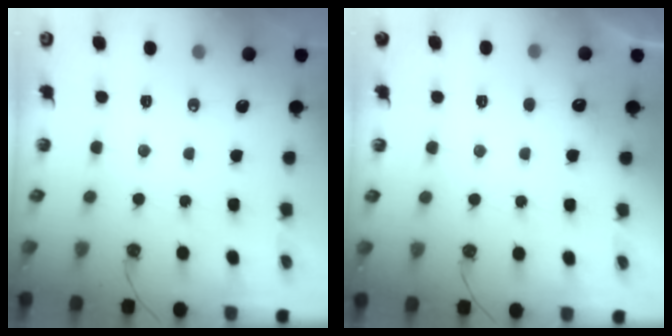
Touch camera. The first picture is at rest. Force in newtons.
{"total": 4.1, "press": 3.9, "slide": 1.2}